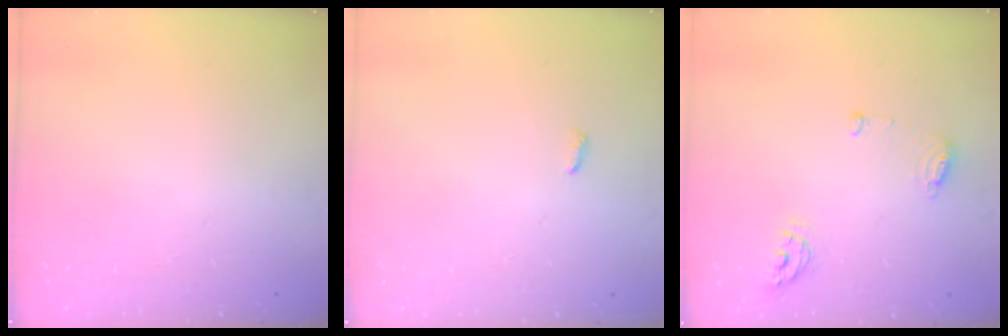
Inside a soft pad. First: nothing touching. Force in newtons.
{"total": 3.5, "press": 3.5, "slide": 0.3}
{"total": 6.9, "press": 6.8, "slide": 0.9}